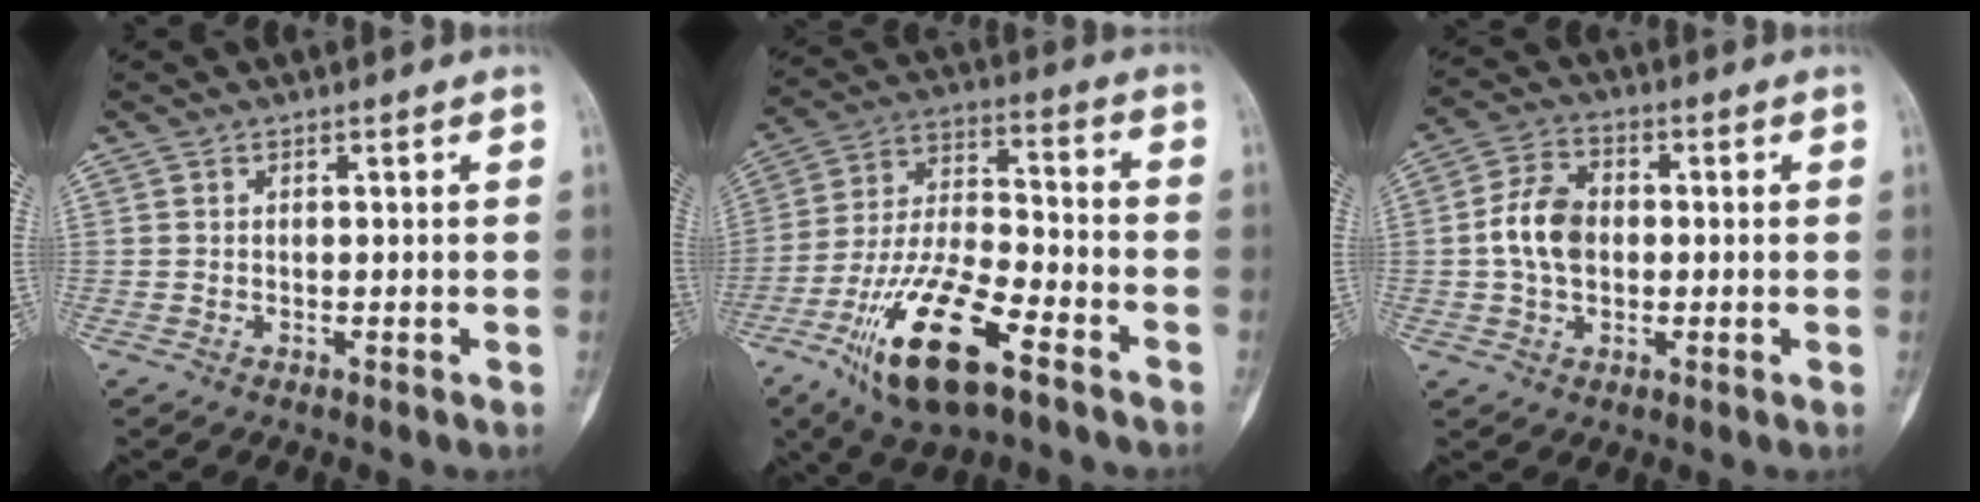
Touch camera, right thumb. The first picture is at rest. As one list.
[{"total": 18.7, "force": [-10.2, 6.8, 14.2], "torque": [-0.273, 0.052, -0.184]}, {"total": 8.3, "force": [-0.2, 5.8, 5.9], "torque": [-0.101, 0.016, -0.010]}]